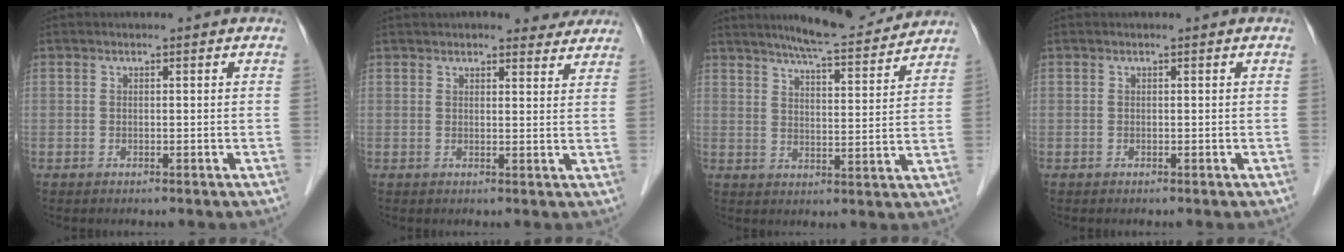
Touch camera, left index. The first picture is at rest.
{"total": 7.0, "force": [6.3, 1.8, 2.5], "torque": [-0.025, 0.012, 0.070]}
{"total": 12.6, "force": [11.5, 1.0, 4.9], "torque": [-0.075, 0.003, 0.159]}
{"total": 0.0}